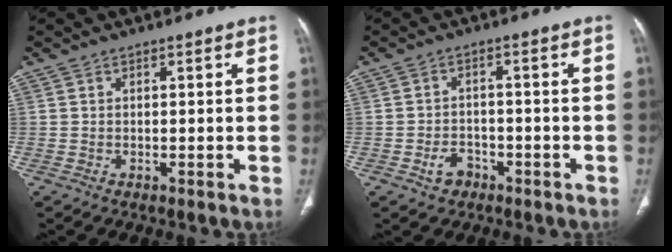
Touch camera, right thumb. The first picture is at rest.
{"total": 4.0, "force": [-2.2, 2.8, 1.6], "torque": [-0.019, 0.025, -0.031]}